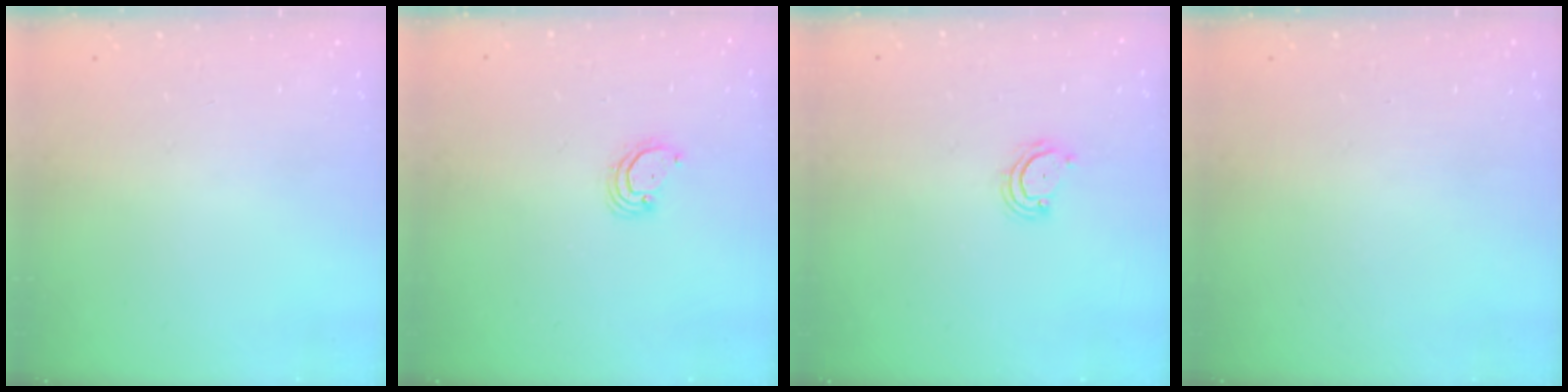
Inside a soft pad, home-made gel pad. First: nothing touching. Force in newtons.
{"total": 3.4, "press": 3.4, "slide": 0.1}
{"total": 4.5, "press": 4.5, "slide": 0.4}
{"total": 0.0}